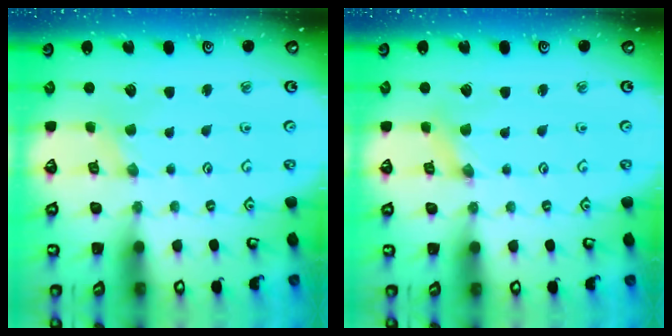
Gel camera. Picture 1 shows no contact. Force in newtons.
{"total": 0.0}